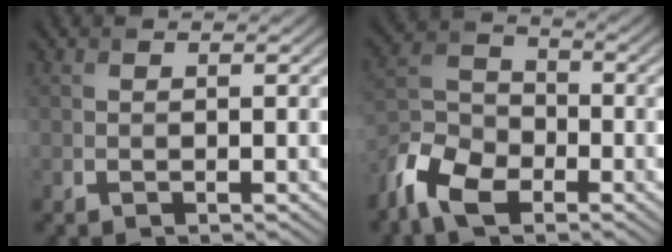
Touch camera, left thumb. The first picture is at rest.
{"total": 8.6, "force": [-5.7, 4.5, 4.7], "torque": [-0.114, -0.011, -0.130]}